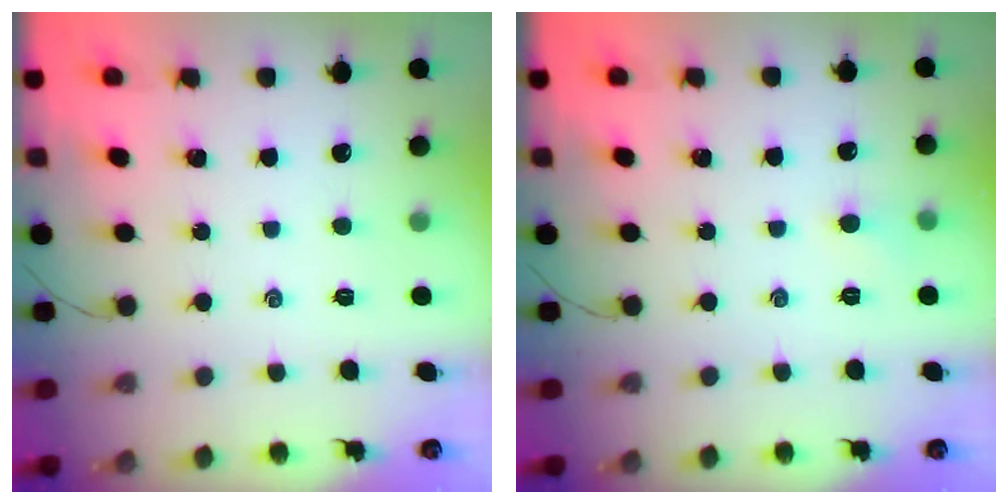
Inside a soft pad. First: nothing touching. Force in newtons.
{"total": 3.7, "press": 3.5, "slide": 1.2}